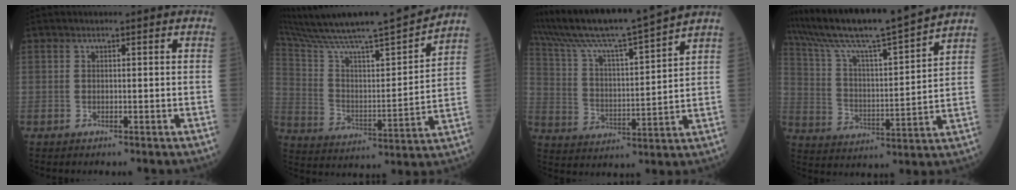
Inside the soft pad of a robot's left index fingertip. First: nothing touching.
{"total": 21.2, "force": [19.0, -0.1, 9.4], "torque": [-0.164, -0.019, 0.301]}
{"total": 16.0, "force": [14.2, -2.0, 7.0], "torque": [-0.134, -0.008, 0.242]}
{"total": 17.7, "force": [15.7, -1.3, 8.2], "torque": [-0.149, -0.011, 0.259]}